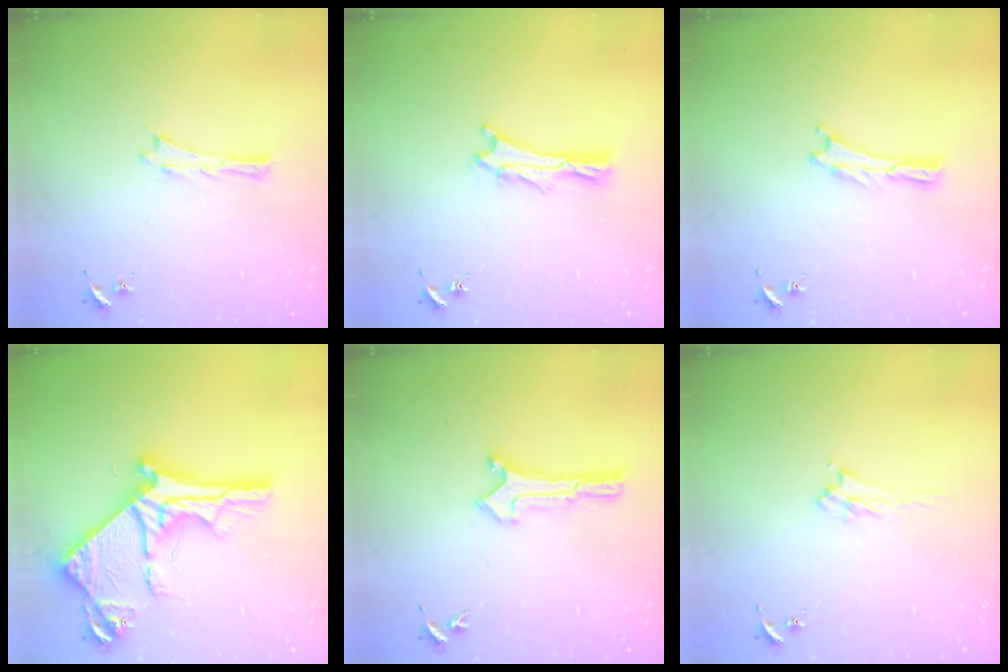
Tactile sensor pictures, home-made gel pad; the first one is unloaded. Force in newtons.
{"total": 0.9, "press": 0.9, "slide": 0.2}
{"total": 0.0}
{"total": 10.7, "press": 10.6, "slide": 1.2}
{"total": 0.0}
{"total": 2.2, "press": 2.2, "slide": 0.4}